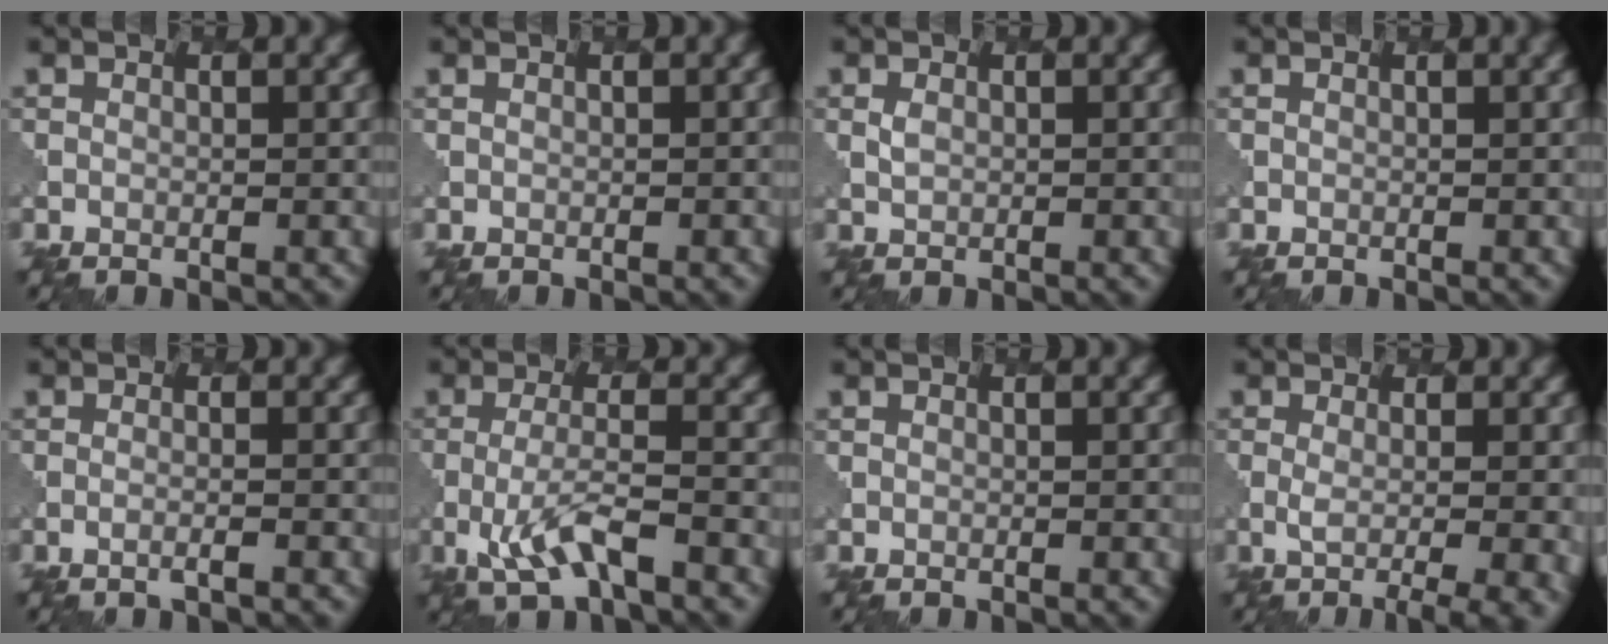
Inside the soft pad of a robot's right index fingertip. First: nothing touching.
{"total": 0.9, "force": [0.4, 0.3, 0.8], "torque": [-0.009, -0.004, 0.003]}
{"total": 0.7, "force": [0.5, 0.4, 0.2], "torque": [-0.008, -0.005, 0.012]}
{"total": 0.9, "force": [0.3, 0.3, 0.8], "torque": [-0.008, -0.001, 0.002]}
{"total": 1.0, "force": [-0.4, 0.2, 0.9], "torque": [-0.010, 0.002, -0.012]}
{"total": 4.3, "force": [-1.7, 1.3, 3.7], "torque": [-0.080, -0.008, -0.033]}
{"total": 0.0}
{"total": 5.1, "force": [-0.8, 1.6, 4.8], "torque": [-0.065, -0.012, -0.006]}